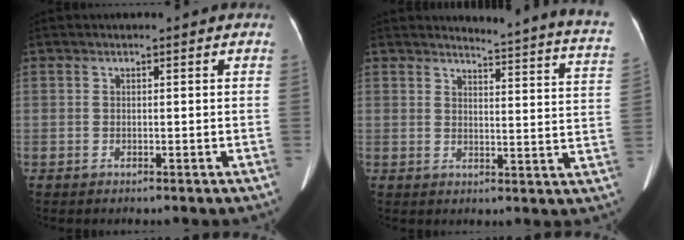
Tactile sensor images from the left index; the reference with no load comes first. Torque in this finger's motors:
{"motor_torque": [0.52, -1.04, -0.01, -0.02]}